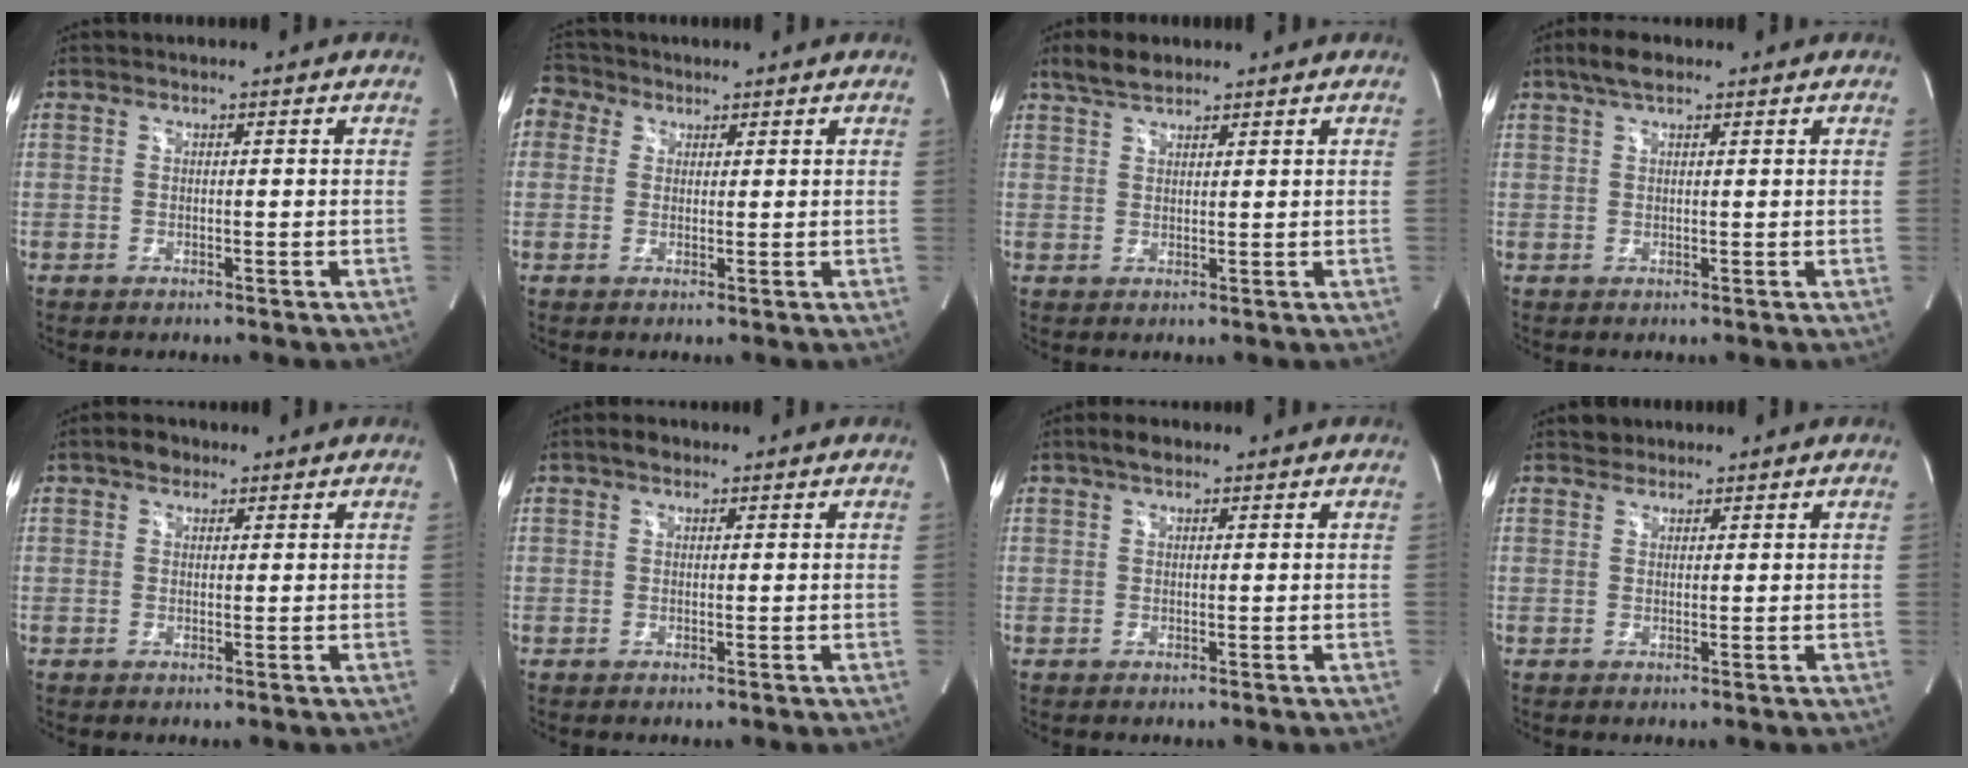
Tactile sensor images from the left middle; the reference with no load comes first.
{"total": 4.1, "force": [2.0, 3.5, 0.6], "torque": [-0.014, 0.024, 0.038]}
{"total": 3.9, "force": [3.2, 1.4, 1.8], "torque": [-0.045, 0.013, 0.062]}
{"total": 3.7, "force": [2.5, 1.2, 2.4], "torque": [-0.053, 0.018, 0.047]}
{"total": 2.3, "force": [1.4, 1.6, 0.9], "torque": [-0.016, 0.012, 0.020]}
{"total": 1.5, "force": [0.9, 0.9, 0.7], "torque": [-0.015, 0.010, 0.013]}
{"total": 2.2, "force": [1.4, 1.0, 1.3], "torque": [-0.026, 0.016, 0.024]}
{"total": 1.4, "force": [1.2, 0.8, -0.2], "torque": [0.006, 0.007, 0.015]}